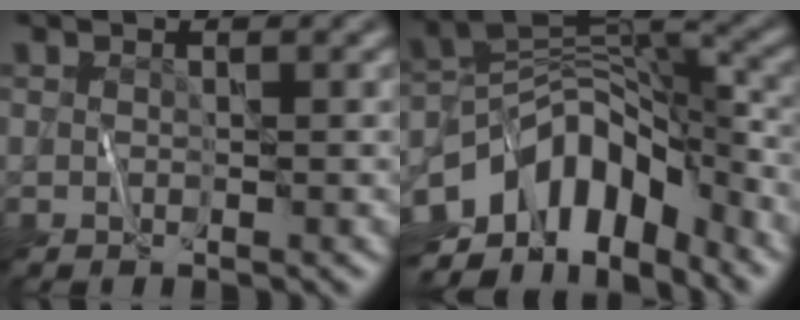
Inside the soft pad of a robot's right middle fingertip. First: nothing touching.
{"total": 10.7, "force": [-5.1, 6.1, 7.2], "torque": [-0.118, 0.013, -0.099]}